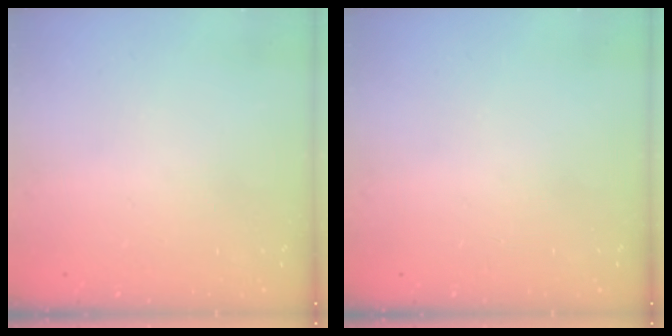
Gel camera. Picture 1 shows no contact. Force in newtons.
{"total": 0.0}